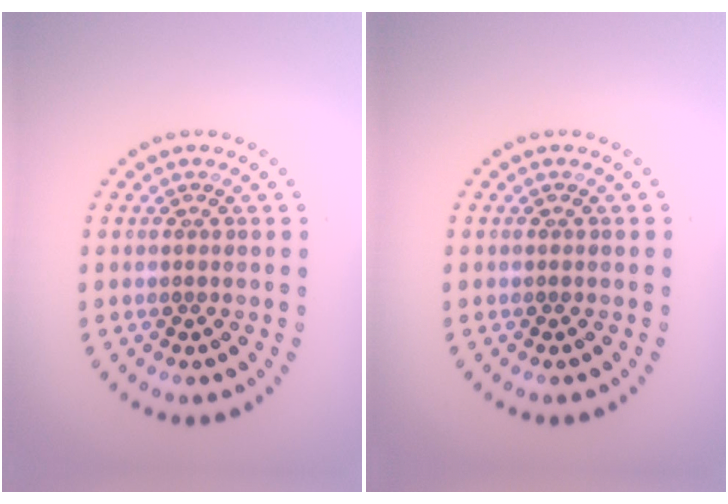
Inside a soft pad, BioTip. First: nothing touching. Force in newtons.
{"total": 0.0}